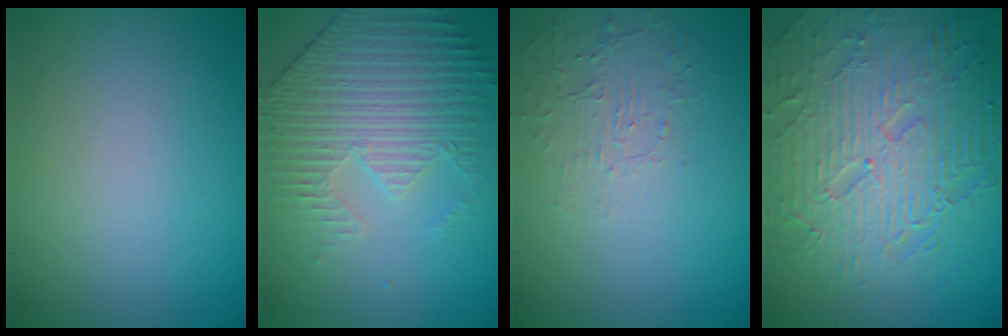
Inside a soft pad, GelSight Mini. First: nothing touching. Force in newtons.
{"total": 4.2, "press": 3.8, "slide": 1.8}
{"total": 1.8, "press": 0.7, "slide": 1.7}
{"total": 8.9, "press": 6.4, "slide": 6.3}